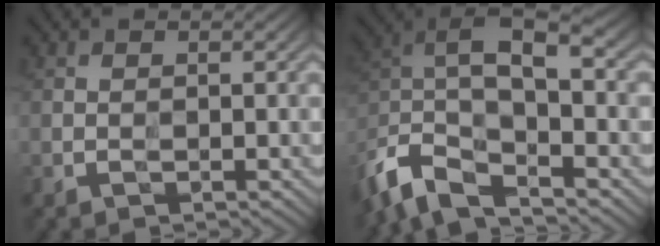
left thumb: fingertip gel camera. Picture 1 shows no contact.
{"total": 11.5, "force": [-6.2, 4.4, 8.6], "torque": [-0.174, -0.009, -0.121]}